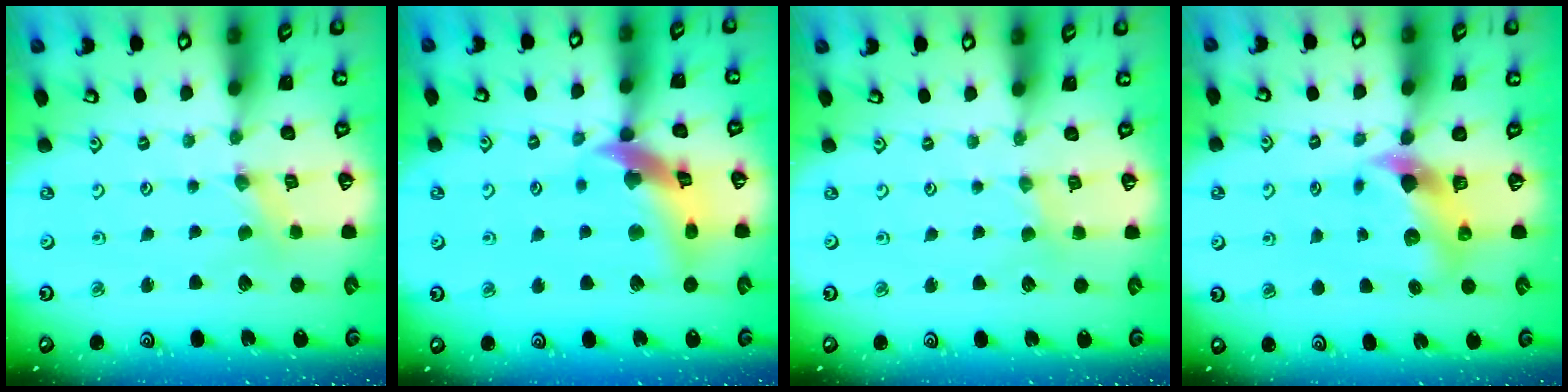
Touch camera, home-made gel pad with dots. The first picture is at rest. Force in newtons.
{"total": 14.4, "press": 14.3, "slide": 1.9}
{"total": 1.2, "press": 1.2, "slide": 0.2}
{"total": 7.8, "press": 7.6, "slide": 1.4}